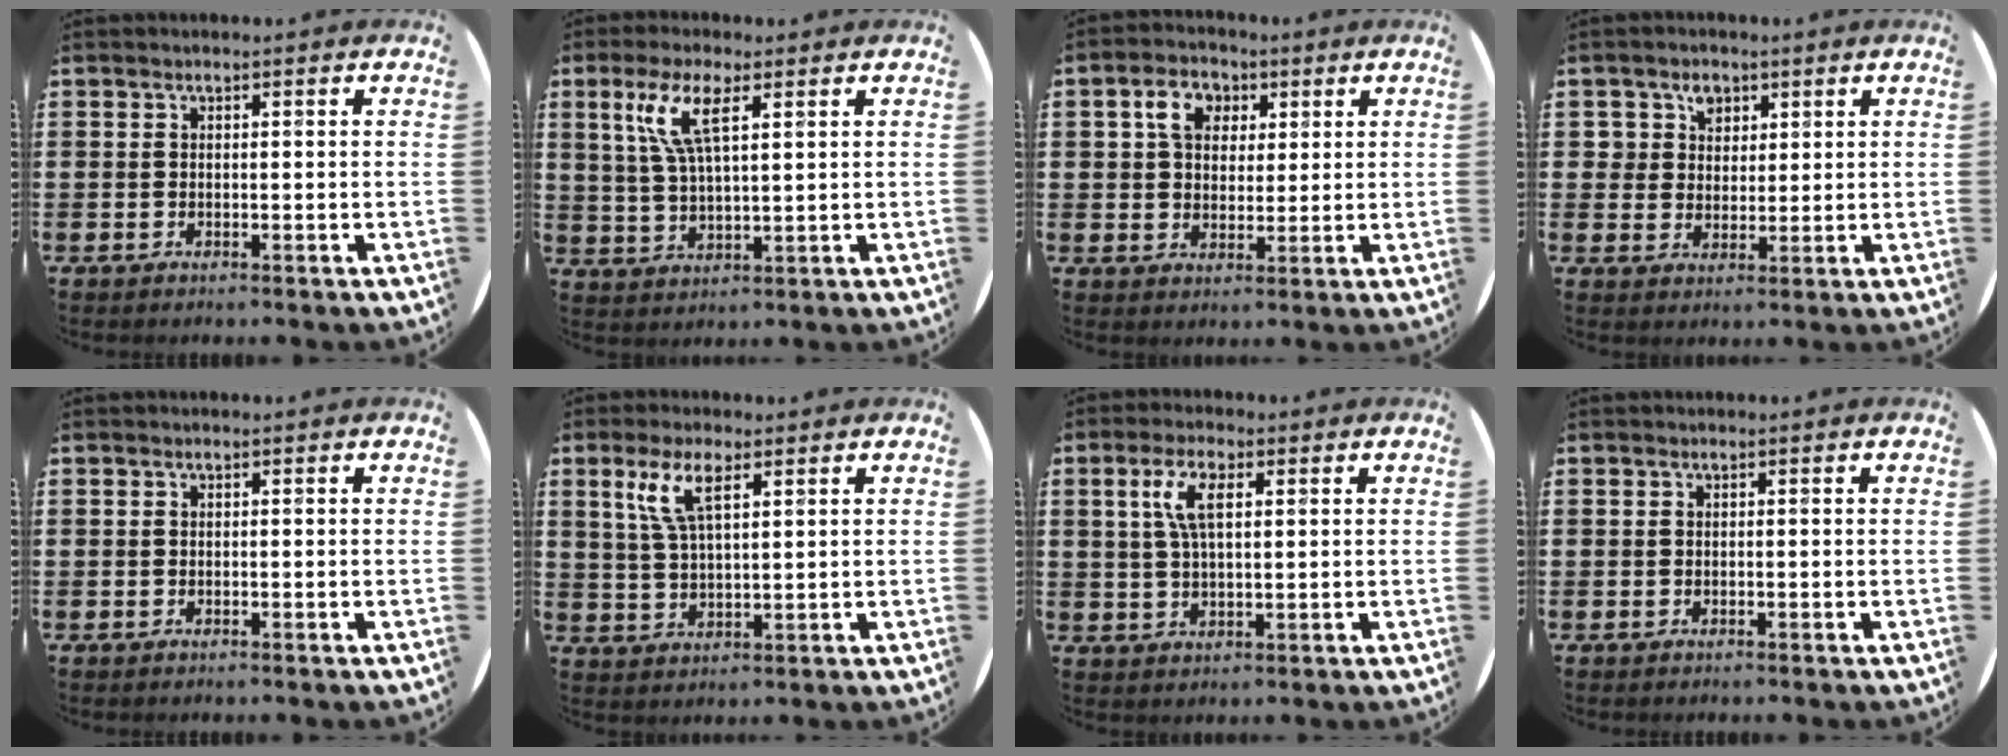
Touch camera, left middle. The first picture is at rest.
{"total": 7.1, "force": [3.8, 1.8, 5.7], "torque": [-0.125, 0.008, 0.064]}
{"total": 4.9, "force": [2.2, 3.6, 2.5], "torque": [-0.046, 0.009, 0.036]}
{"total": 3.3, "force": [1.9, 2.6, 0.8], "torque": [-0.018, 0.006, 0.035]}
{"total": 0.0}
{"total": 6.1, "force": [3.4, 1.9, 4.8], "torque": [-0.105, 0.008, 0.059]}
{"total": 5.6, "force": [2.2, 2.2, 4.7], "torque": [-0.101, 0.011, 0.037]}
{"total": 0.0}